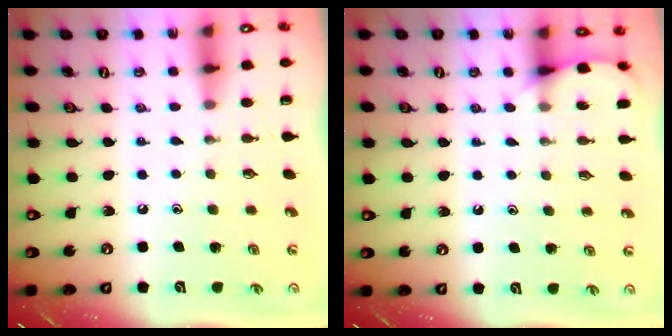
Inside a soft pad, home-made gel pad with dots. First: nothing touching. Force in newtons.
{"total": 5.7, "press": 5.7, "slide": 0.4}